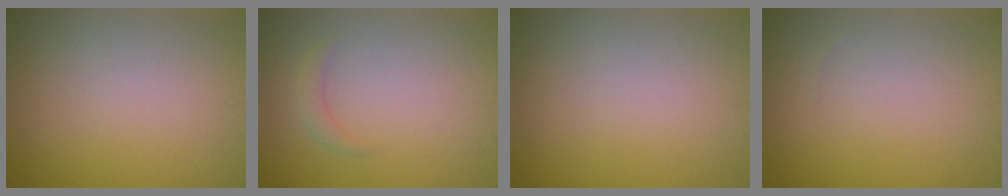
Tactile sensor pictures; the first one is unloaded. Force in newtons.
{"total": 1.1, "press": 1.1, "slide": 0.1}
{"total": 0.0}
{"total": 0.0}